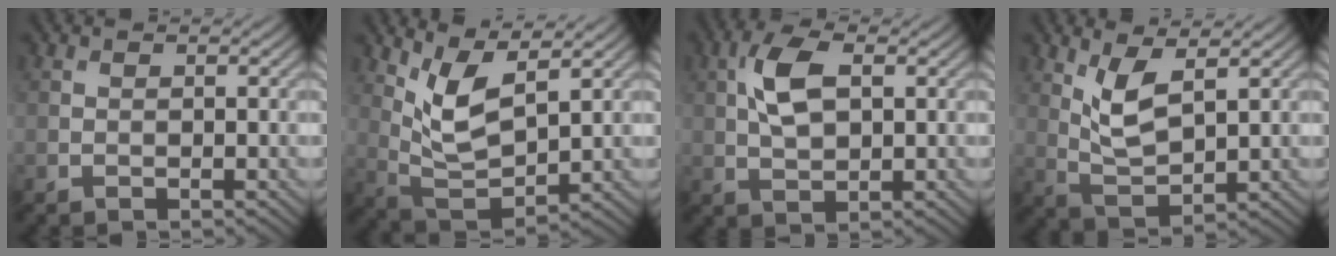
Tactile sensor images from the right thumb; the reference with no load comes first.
{"total": 7.2, "force": [4.0, 2.6, 5.4], "torque": [-0.126, -0.007, 0.087]}
{"total": 6.2, "force": [1.5, 3.2, 5.1], "torque": [-0.114, 0.010, 0.026]}
{"total": 5.6, "force": [2.7, 1.9, 4.6], "torque": [-0.104, -0.007, 0.059]}